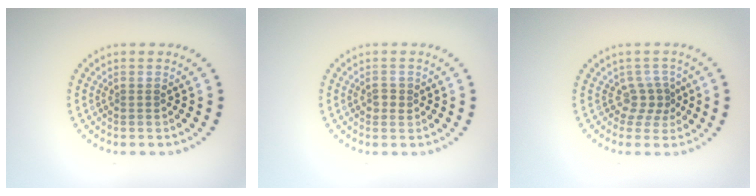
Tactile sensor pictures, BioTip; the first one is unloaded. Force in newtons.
{"total": 1.2, "press": 1.2, "slide": 0.2}
{"total": 2.2, "press": 1.5, "slide": 1.6}